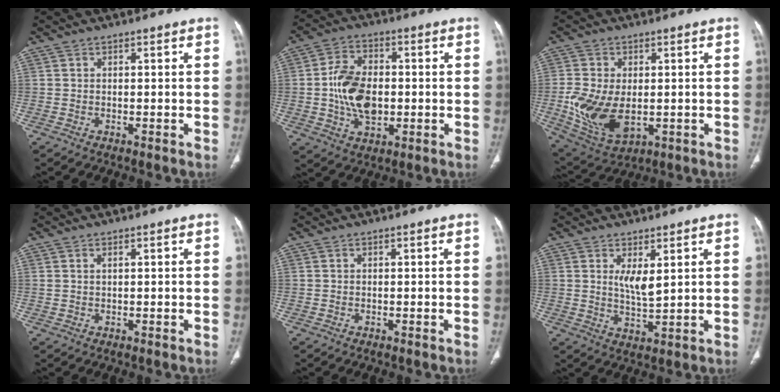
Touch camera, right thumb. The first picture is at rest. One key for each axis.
{"total": 12.0, "fx": -0.6, "fy": 7.8, "fz": 9.1, "tx": -0.148, "ty": 0.008, "tz": -0.011}
{"total": 12.9, "fx": -1.4, "fy": 7.9, "fz": 10.1, "tx": -0.196, "ty": -0.010, "tz": -0.004}
{"total": 0.7, "fx": 0.4, "fy": 0.2, "fz": 0.6, "tx": -0.017, "ty": 0.007, "tz": 0.010}
{"total": 0.0}
{"total": 4.5, "fx": 1.9, "fy": 1.3, "fz": 3.8, "tx": -0.069, "ty": -0.024, "tz": 0.043}